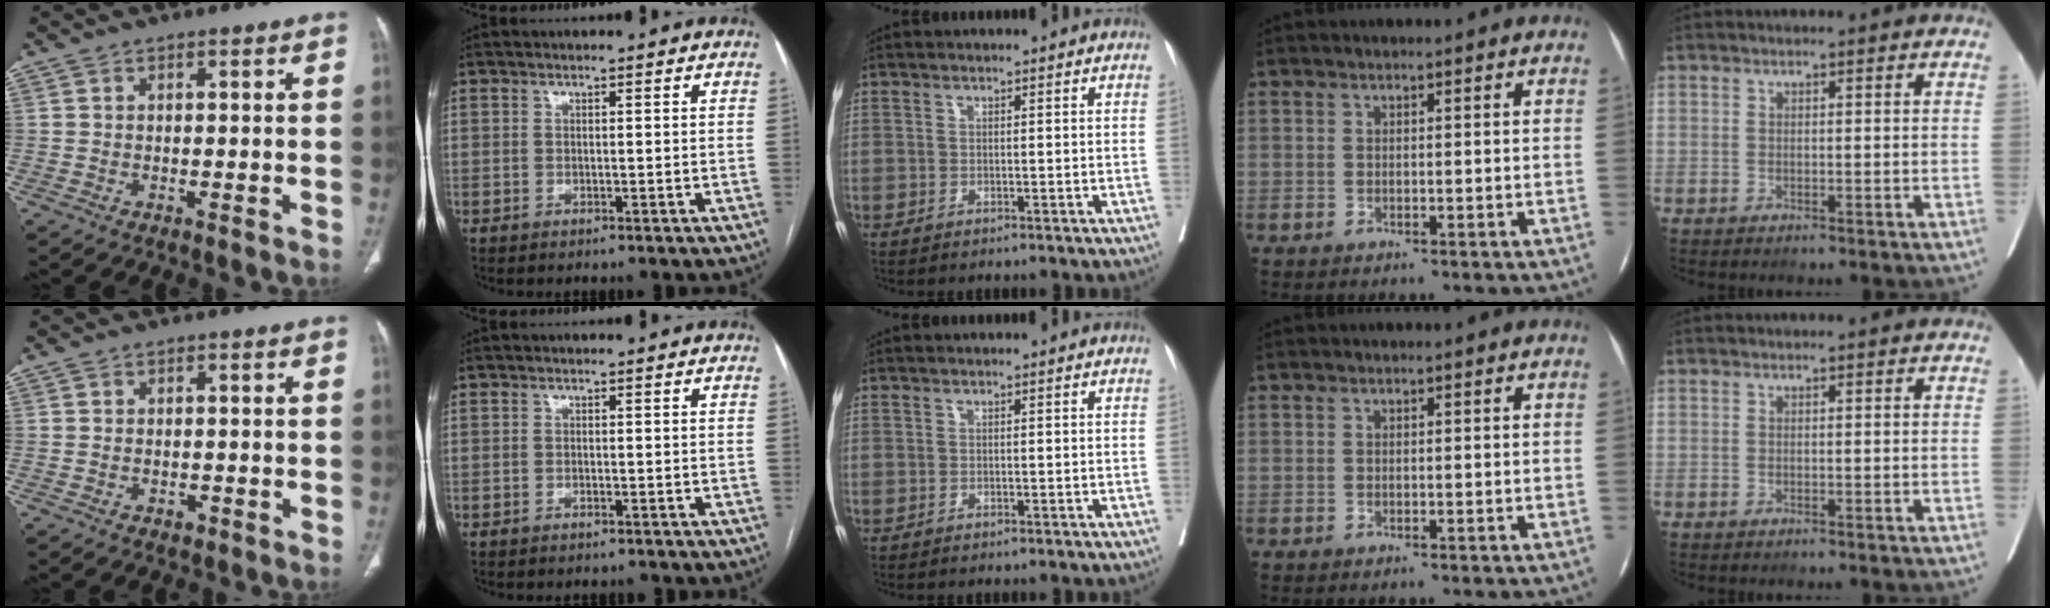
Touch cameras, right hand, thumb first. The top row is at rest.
{"thumb": {"total": 1.3, "force": [-0.5, 1.0, 0.7], "torque": [-0.011, 0.005, -0.003]}, "index": {"total": 0.7, "force": [-0.7, 0.2, 0.1], "torque": [-0.009, -0.001, -0.007]}}